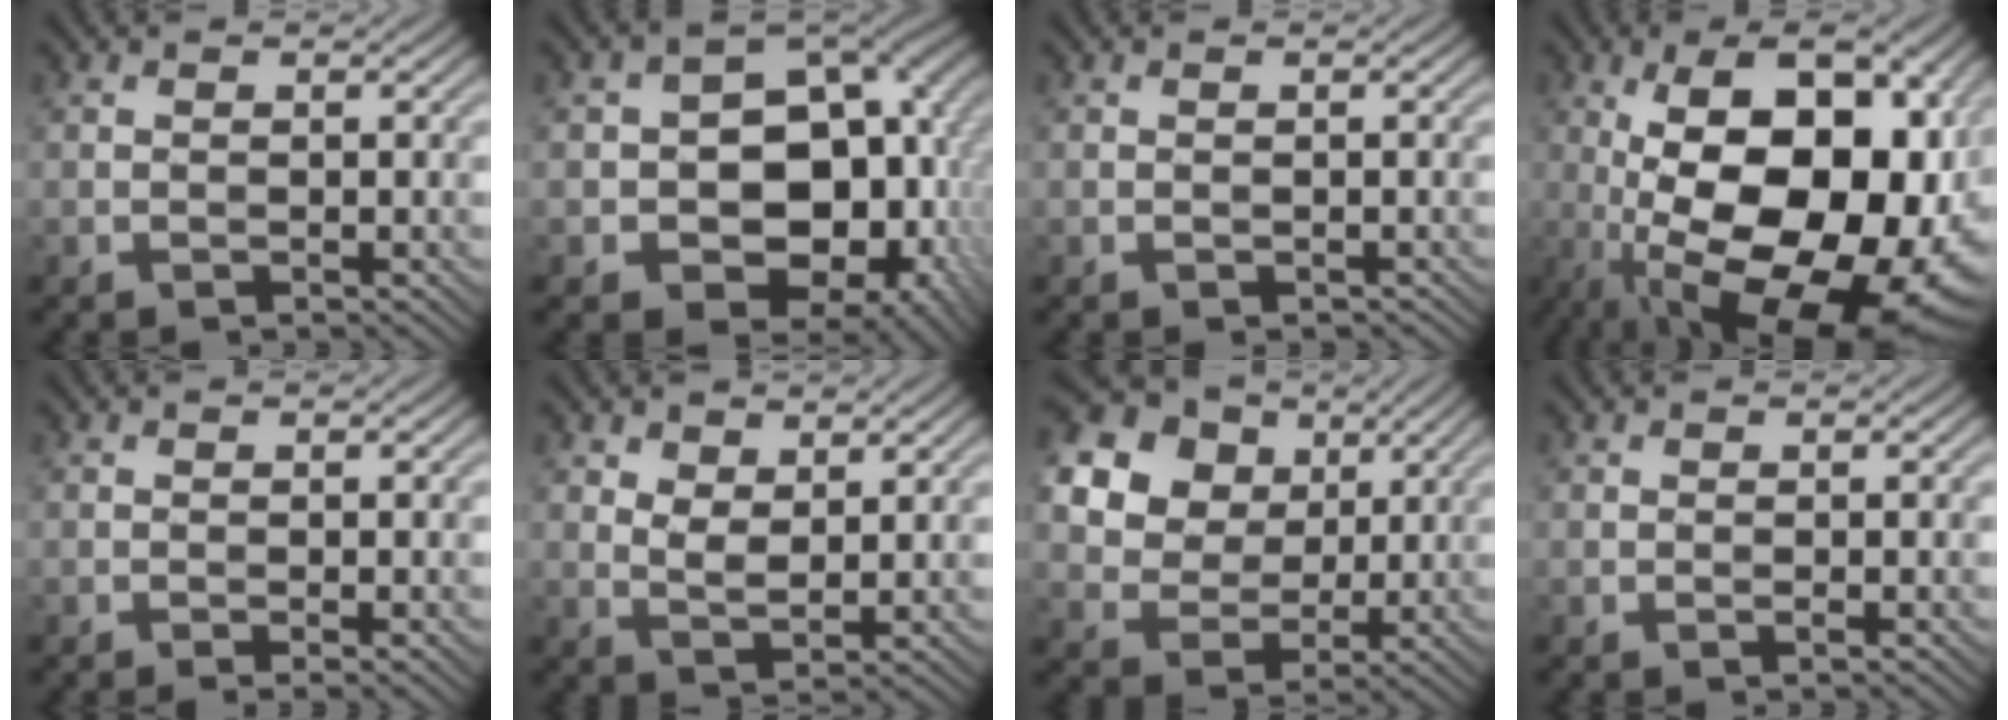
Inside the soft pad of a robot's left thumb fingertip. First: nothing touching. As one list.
[{"total": 15.5, "force": [-1.4, 11.3, 10.4], "torque": [-0.131, -0.022, -0.005]}, {"total": 0.0}, {"total": 21.9, "force": [-2.9, 10.6, 18.9], "torque": [-0.269, 0.009, -0.041]}, {"total": 1.0, "force": [-0.3, 0.0, 1.0], "torque": [-0.022, 0.002, -0.008]}, {"total": 3.8, "force": [2.5, 1.9, 2.2], "torque": [-0.051, -0.002, 0.050]}, {"total": 21.0, "force": [10.3, 16.0, 8.9], "torque": [-0.268, 0.037, 0.216]}, {"total": 0.0}]